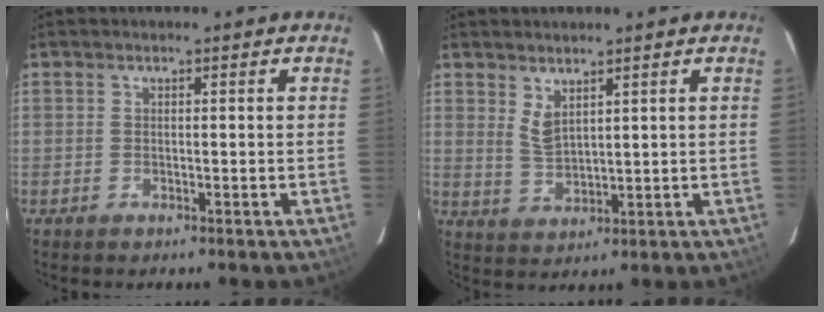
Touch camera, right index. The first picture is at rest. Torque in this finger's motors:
{"motor_torque": [-0.11, 0.06, -0.02, 0.04]}